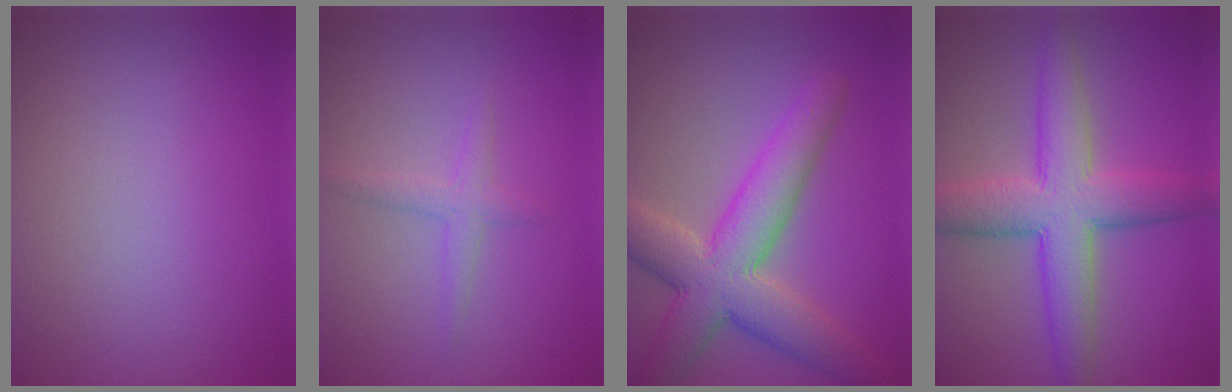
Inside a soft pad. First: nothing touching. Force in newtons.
{"total": 1.6, "press": 1.6, "slide": 0.1}
{"total": 8.0, "press": 8.0, "slide": 0.4}
{"total": 7.3, "press": 7.3, "slide": 0.2}